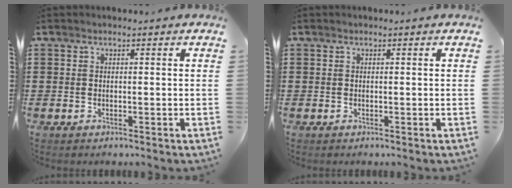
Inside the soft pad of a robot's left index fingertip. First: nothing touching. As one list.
[{"total": 0.0}]